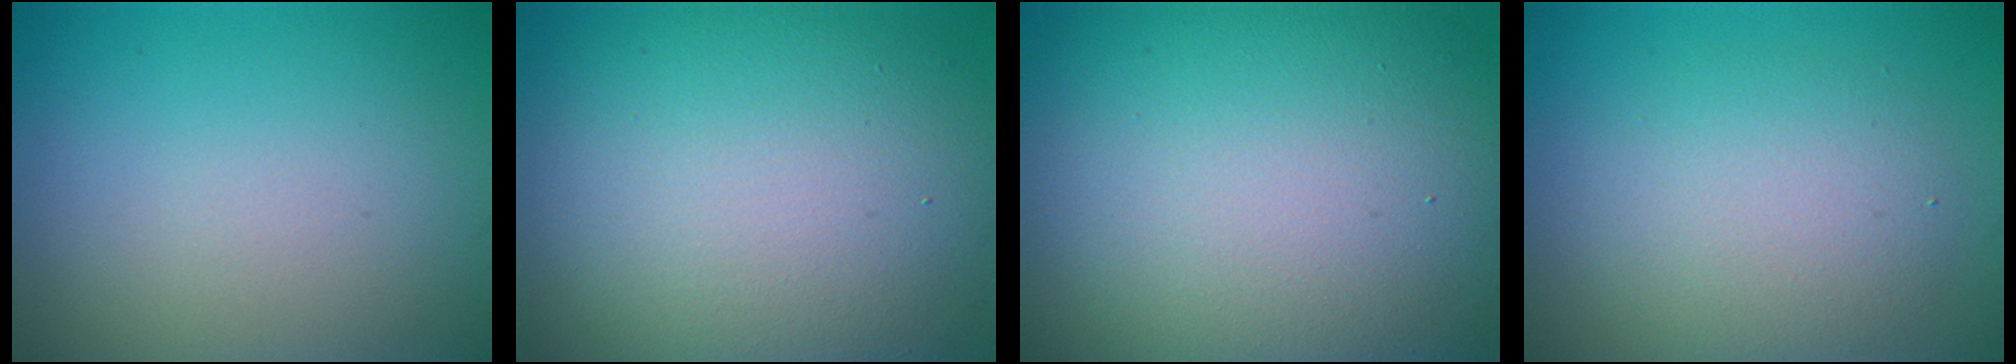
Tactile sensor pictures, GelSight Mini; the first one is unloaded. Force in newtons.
{"total": 15.1, "press": 15.1, "slide": 0.5}
{"total": 18.8, "press": 18.7, "slide": 1.3}
{"total": 4.5, "press": 4.5, "slide": 0.1}